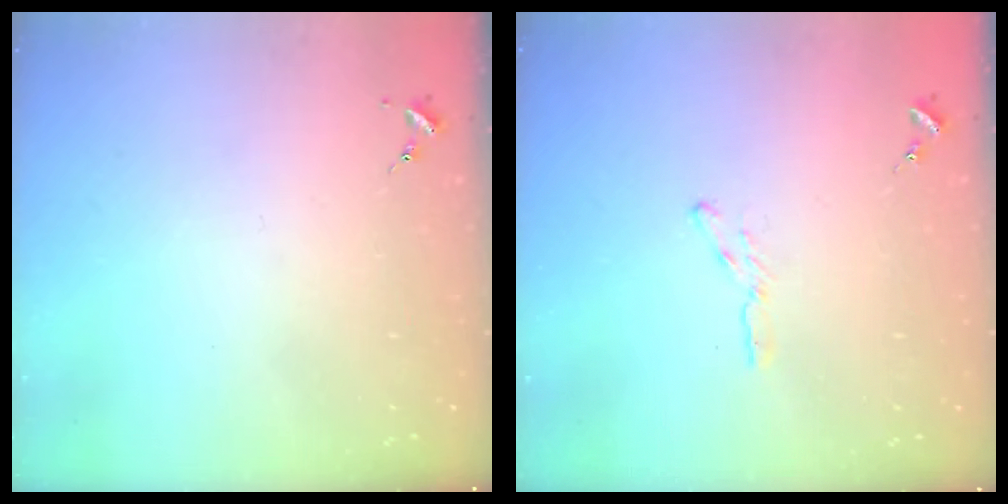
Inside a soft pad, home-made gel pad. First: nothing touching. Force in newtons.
{"total": 3.1, "press": 3.1, "slide": 0.3}